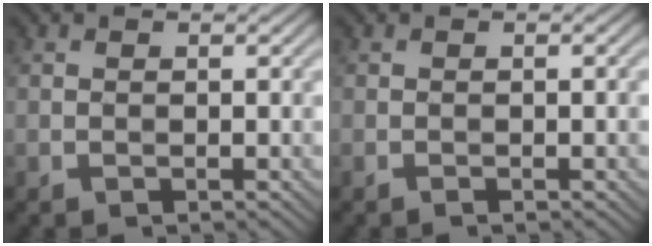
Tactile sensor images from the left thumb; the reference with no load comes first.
{"total": 1.1, "force": [-0.4, 0.0, 1.1], "torque": [-0.016, 0.000, -0.007]}